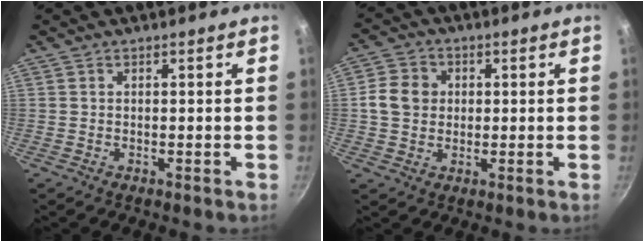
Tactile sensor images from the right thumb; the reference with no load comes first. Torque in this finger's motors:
{"motor_torque": [-0.40, 0.42, 0.42, -0.38, 0.15]}